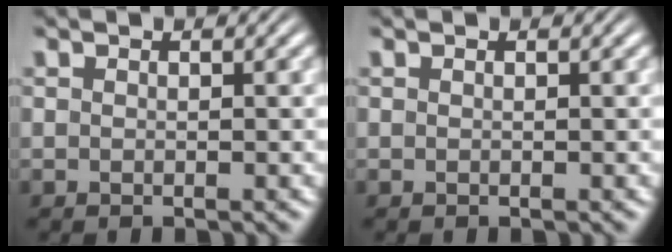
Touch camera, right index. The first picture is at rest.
{"total": 0.0}